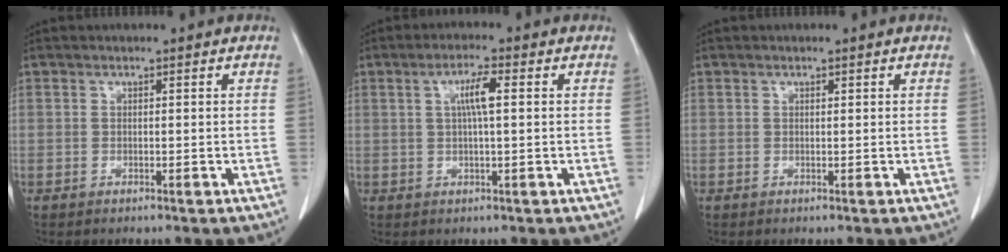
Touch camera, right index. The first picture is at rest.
{"total": 4.2, "force": [0.9, 0.3, 4.1], "torque": [-0.077, 0.004, 0.014]}
{"total": 0.0}